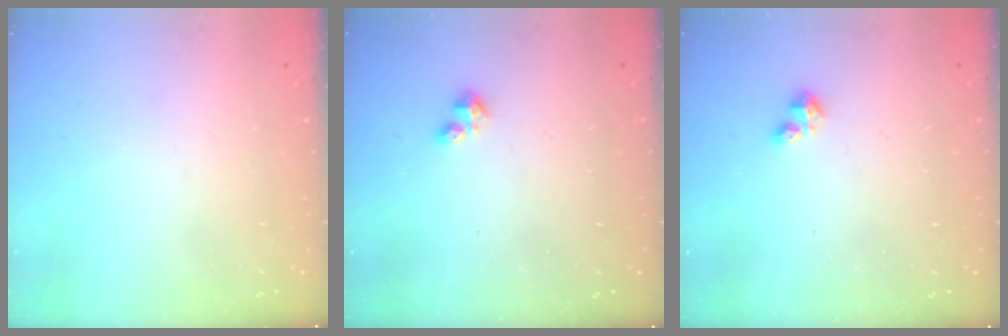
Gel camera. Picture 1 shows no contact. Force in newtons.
{"total": 1.6, "press": 1.6, "slide": 0.4}
{"total": 1.6, "press": 1.6, "slide": 0.4}